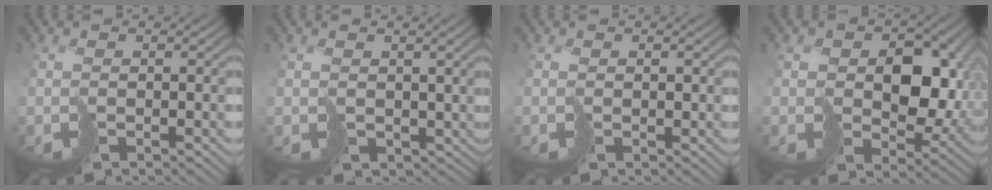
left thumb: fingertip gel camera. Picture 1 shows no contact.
{"total": 3.3, "force": [1.0, 2.7, 1.6], "torque": [-0.048, -0.015, 0.020]}
{"total": 0.7, "force": [0.6, 0.2, -0.1], "torque": [0.007, 0.002, 0.016]}
{"total": 10.0, "force": [1.6, 7.3, 6.8], "torque": [-0.114, -0.012, 0.037]}